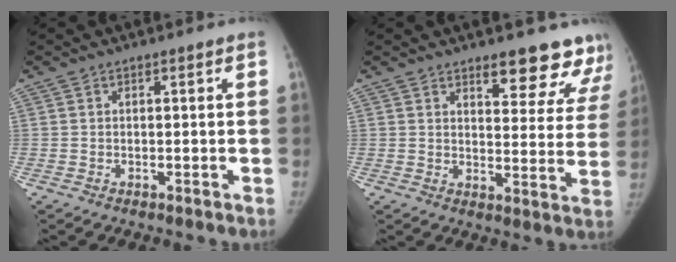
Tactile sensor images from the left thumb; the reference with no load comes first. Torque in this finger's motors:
{"motor_torque": [0.47, -0.50, 0.61, -0.31, 0.21]}